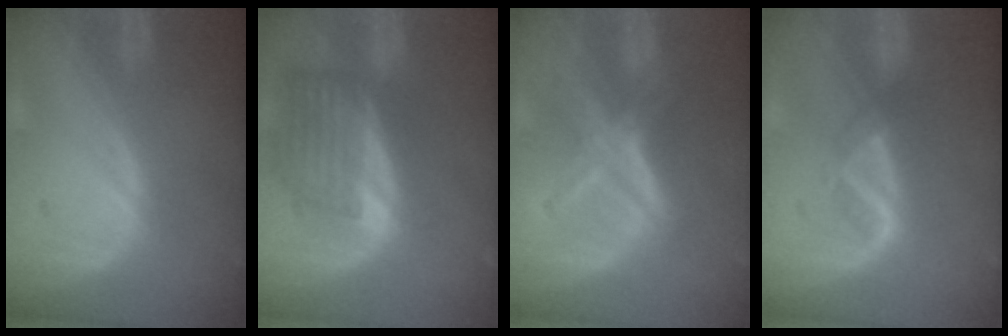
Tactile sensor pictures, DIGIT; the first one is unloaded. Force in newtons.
{"total": 6.8, "press": 6.5, "slide": 2.2}
{"total": 5.7, "press": 5.5, "slide": 1.8}
{"total": 1.9, "press": 1.8, "slide": 0.7}